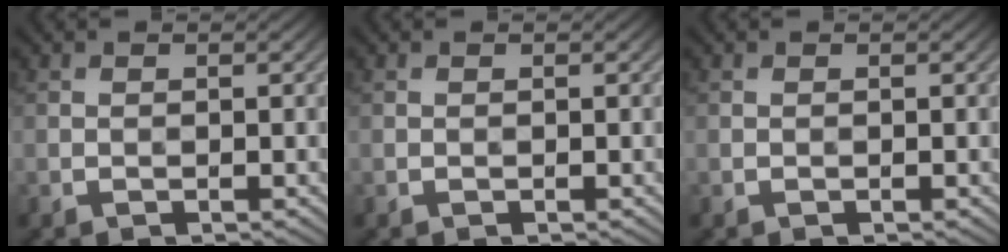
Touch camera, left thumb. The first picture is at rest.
{"total": 0.0}
{"total": 0.0}